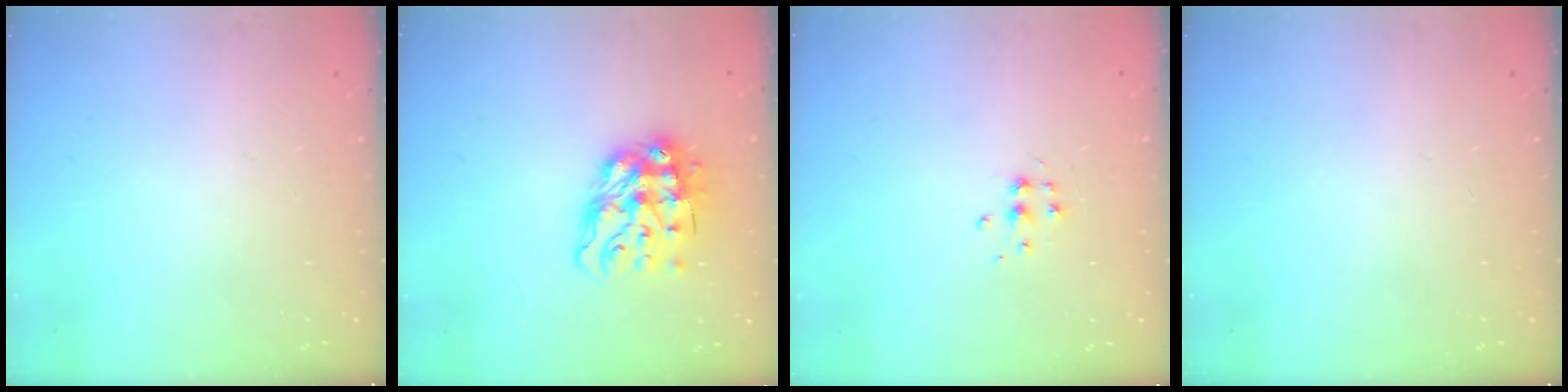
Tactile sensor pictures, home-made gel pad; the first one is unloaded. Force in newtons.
{"total": 13.2, "press": 13.2, "slide": 1.4}
{"total": 5.3, "press": 5.3, "slide": 0.5}
{"total": 0.0}